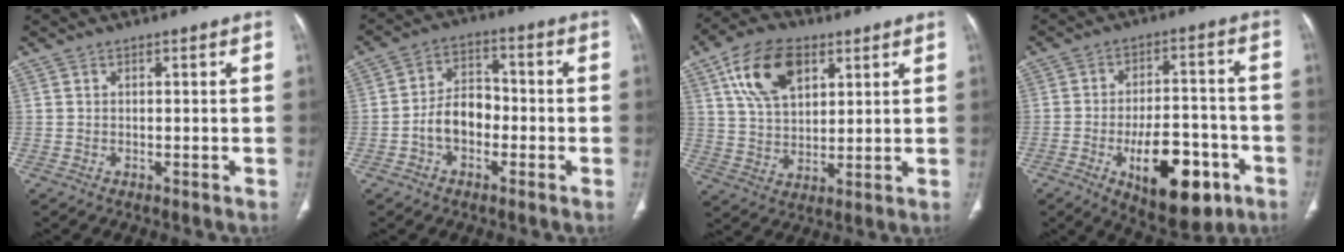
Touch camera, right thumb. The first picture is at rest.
{"total": 7.6, "force": [-2.3, 5.3, 5.0], "torque": [-0.068, 0.034, -0.051]}
{"total": 13.7, "force": [6.2, 8.1, 9.2], "torque": [-0.147, -0.012, 0.115]}
{"total": 16.7, "force": [-7.2, 8.0, 12.8], "torque": [-0.157, 0.036, -0.096]}